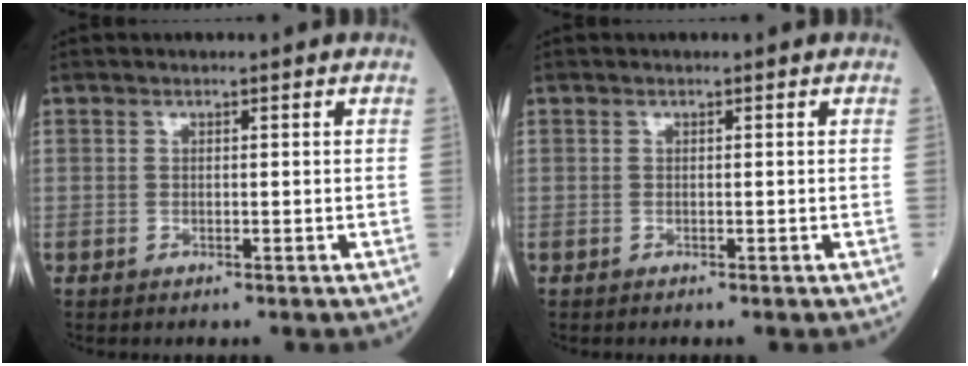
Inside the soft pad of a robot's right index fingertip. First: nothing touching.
{"total": 0.0}